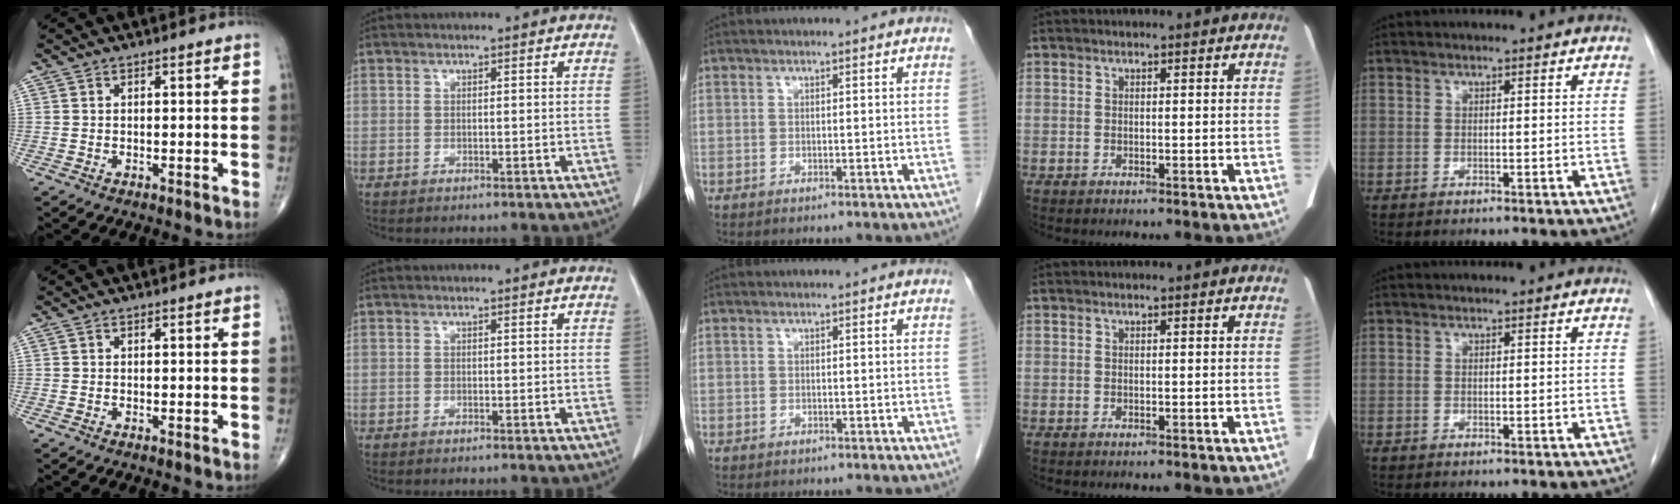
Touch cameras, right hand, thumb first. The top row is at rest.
{}